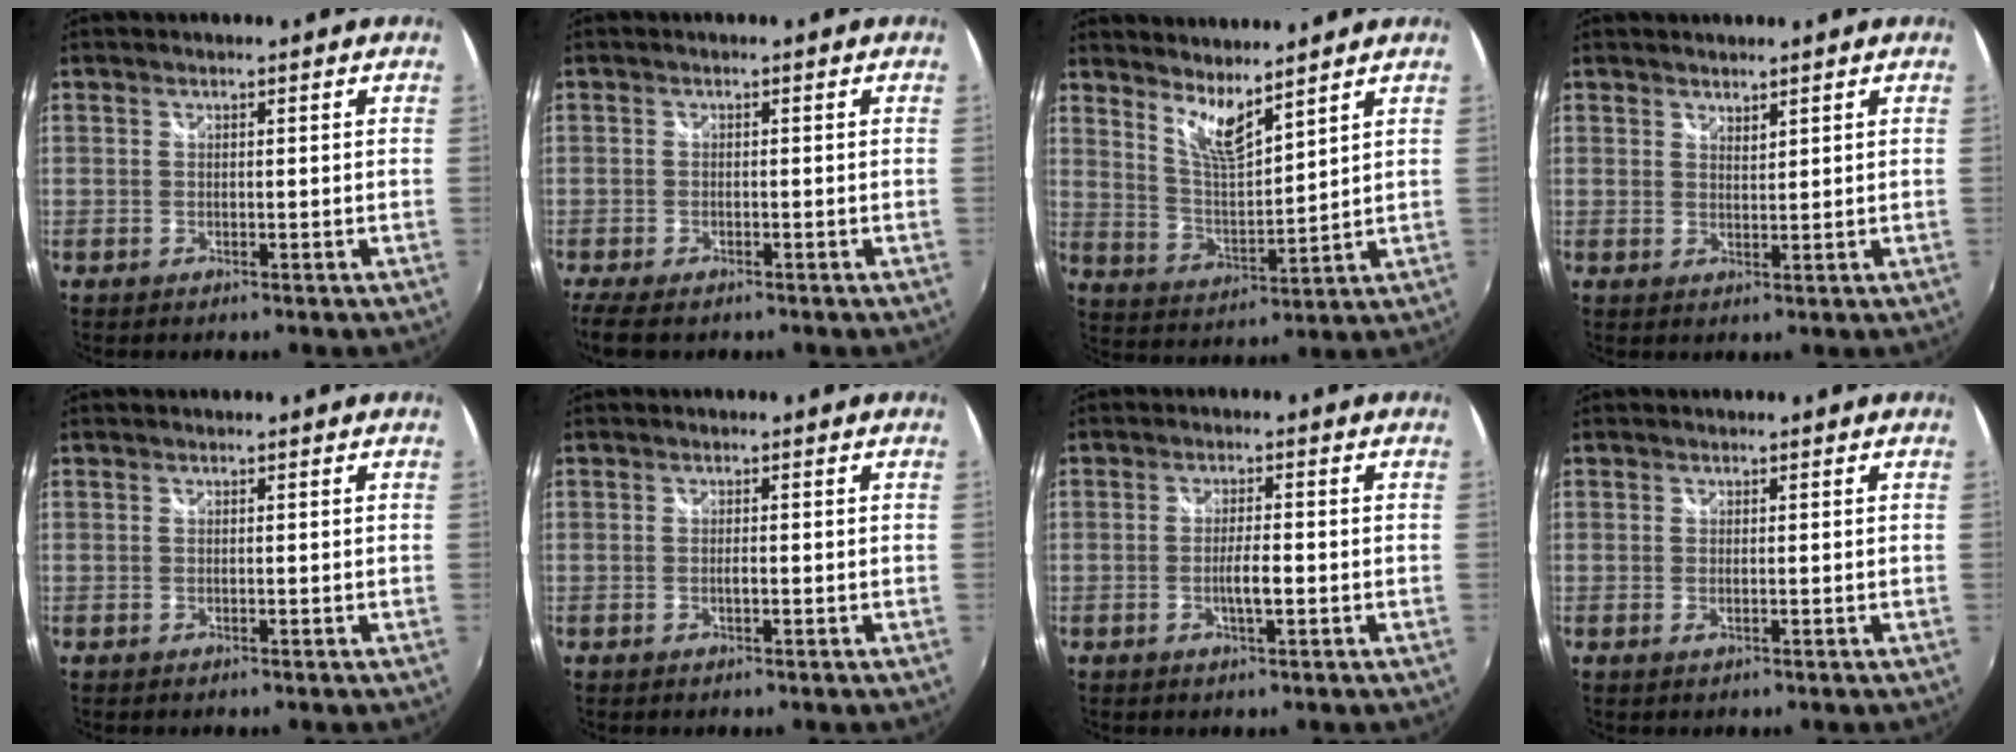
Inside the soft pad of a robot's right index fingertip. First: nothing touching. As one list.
[{"total": 5.8, "force": [-4.3, 2.2, 3.2], "torque": [-0.078, -0.028, -0.079]}, {"total": 7.4, "force": [5.9, 1.1, 4.3], "torque": [-0.080, -0.012, 0.114]}, {"total": 1.7, "force": [1.6, 0.3, 0.4], "torque": [-0.004, 0.001, 0.027]}, {"total": 0.0}, {"total": 0.8, "force": [-0.2, 0.1, 0.7], "torque": [-0.014, 0.003, -0.004]}, {"total": 3.2, "force": [-0.9, 0.4, 3.0], "torque": [-0.055, 0.000, -0.015]}, {"total": 0.6, "force": [0.0, 0.1, 0.6], "torque": [-0.012, 0.000, -0.002]}]